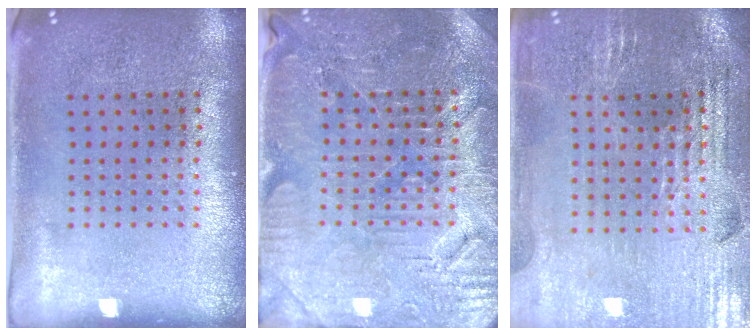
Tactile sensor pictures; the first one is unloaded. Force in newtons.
{"total": 3.8, "press": 3.7, "slide": 0.7}
{"total": 2.9, "press": 2.9, "slide": 0.5}